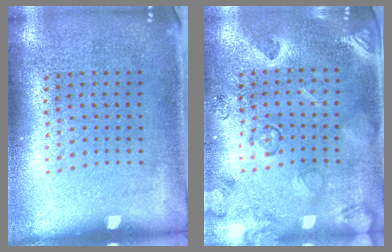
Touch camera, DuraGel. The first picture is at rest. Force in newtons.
{"total": 2.3, "press": 2.0, "slide": 1.1}